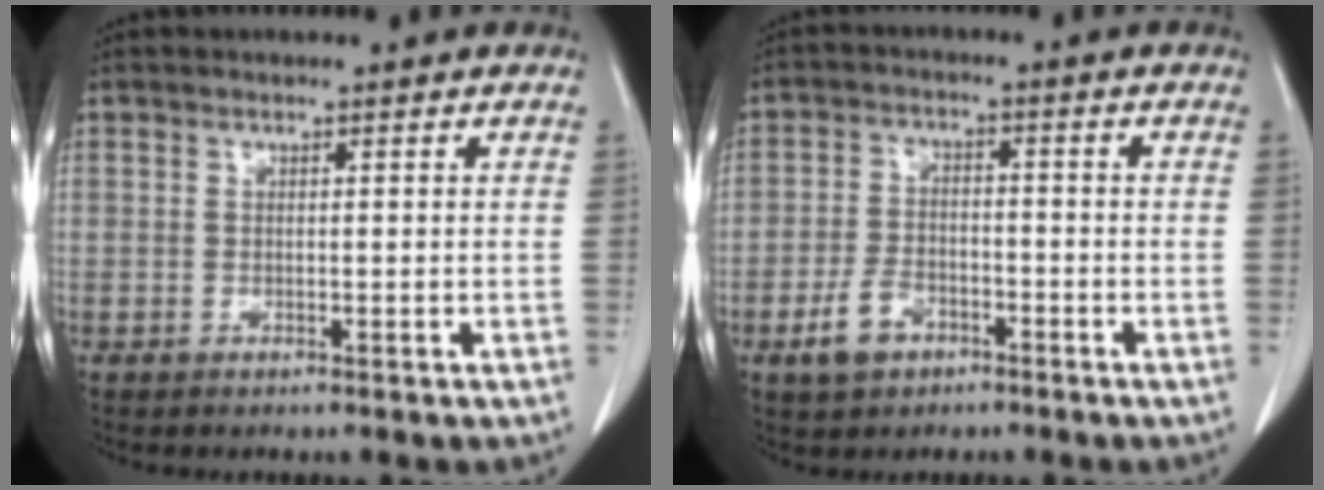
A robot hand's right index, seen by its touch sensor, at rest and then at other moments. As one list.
[{"total": 5.6, "force": [-3.1, 3.4, 3.1], "torque": [-0.068, 0.005, -0.053]}]